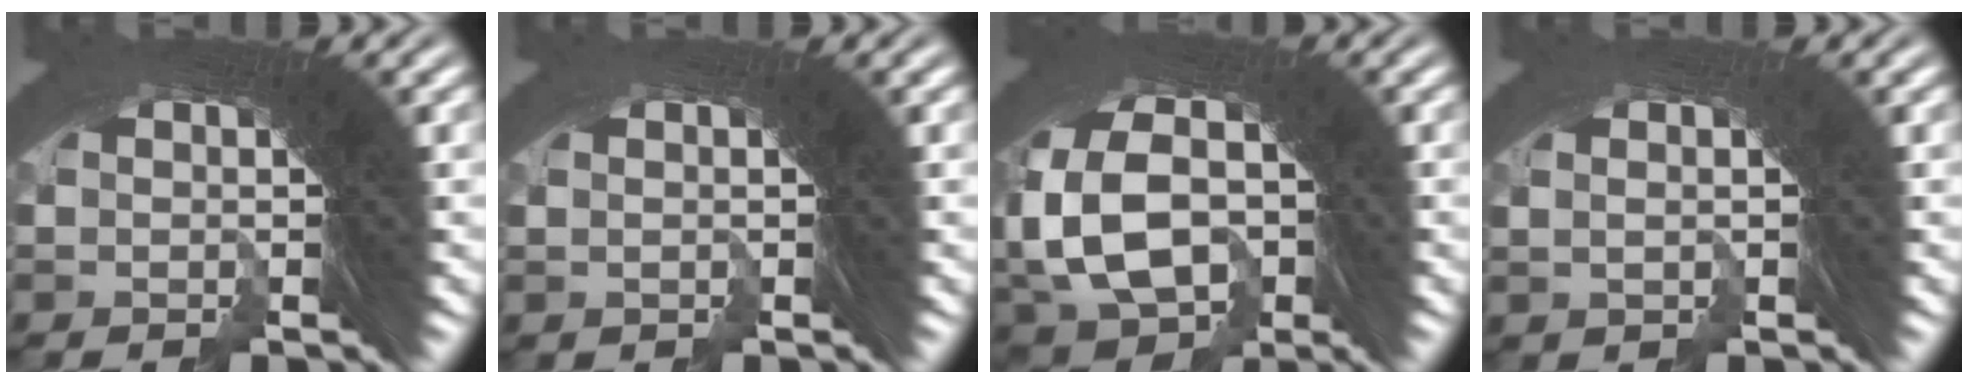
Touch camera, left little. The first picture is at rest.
{"total": 0.0}
{"total": 13.0, "force": [-2.4, 10.6, 7.1], "torque": [-0.147, -0.021, -0.043]}
{"total": 1.0, "force": [0.1, 1.0, 0.1], "torque": [-0.006, 0.007, 0.001]}